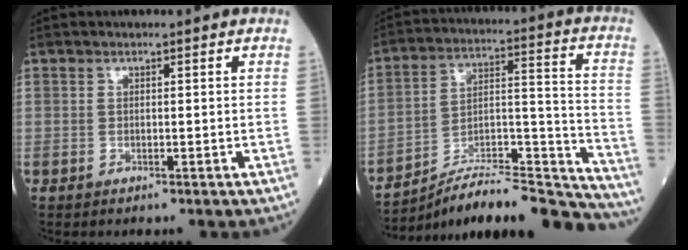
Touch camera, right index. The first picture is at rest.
{"total": 23.4, "force": [-22.1, 1.7, 7.3], "torque": [-0.072, 0.031, -0.339]}